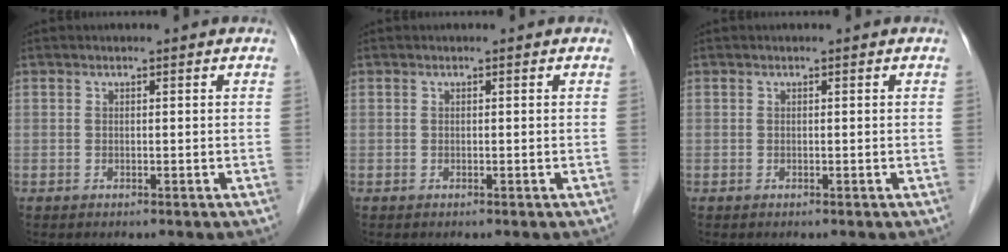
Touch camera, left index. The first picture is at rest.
{"total": 0.0}
{"total": 0.0}